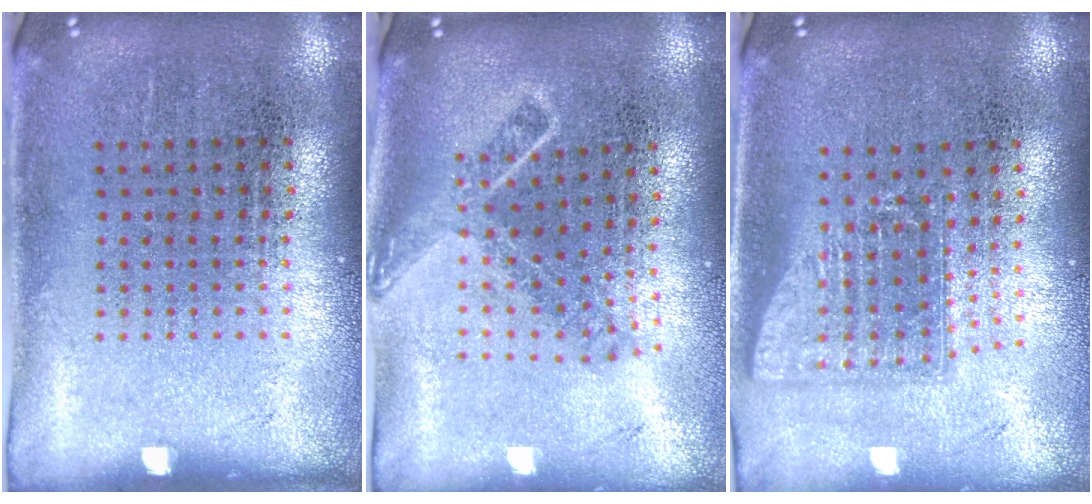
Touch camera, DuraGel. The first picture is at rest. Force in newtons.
{"total": 1.5, "press": 1.2, "slide": 1.0}
{"total": 1.7, "press": 1.3, "slide": 1.0}